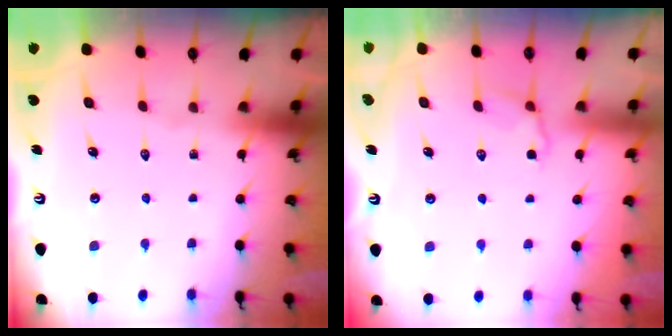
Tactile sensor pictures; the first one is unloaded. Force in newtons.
{"total": 3.9, "press": 3.4, "slide": 2.0}